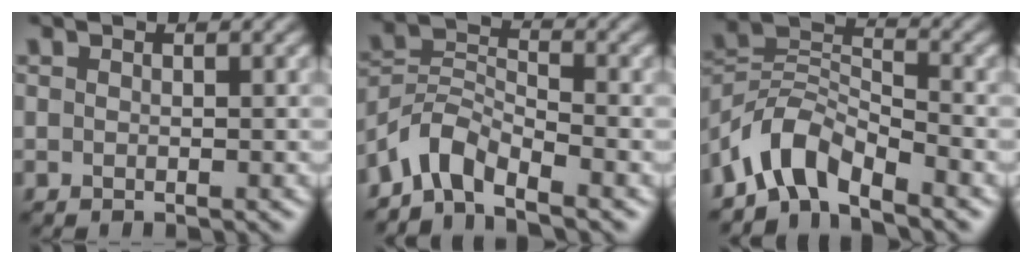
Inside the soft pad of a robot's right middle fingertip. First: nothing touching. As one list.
[{"total": 4.1, "force": [-3.4, 1.4, 1.8], "torque": [-0.029, 0.007, -0.082]}, {"total": 5.2, "force": [-4.2, 2.0, 2.5], "torque": [-0.038, 0.006, -0.095]}]